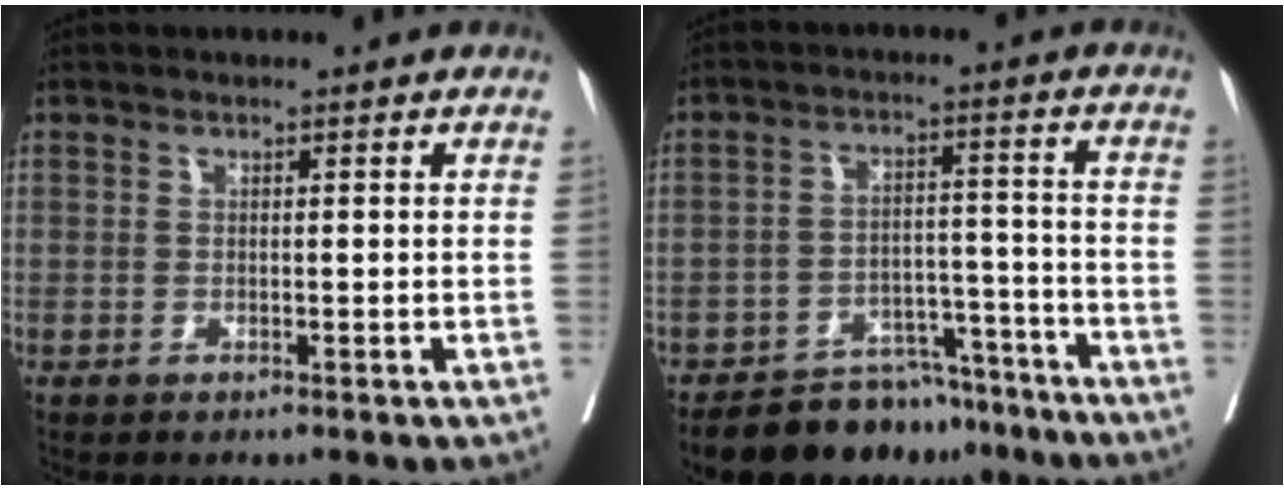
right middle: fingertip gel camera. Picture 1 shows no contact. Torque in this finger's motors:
{"motor_torque": [0.30, -0.54, 0.32, 0.06]}